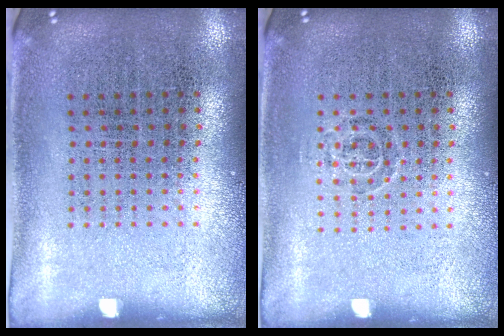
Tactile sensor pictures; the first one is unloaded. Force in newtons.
{"total": 0.7, "press": 0.5, "slide": 0.5}